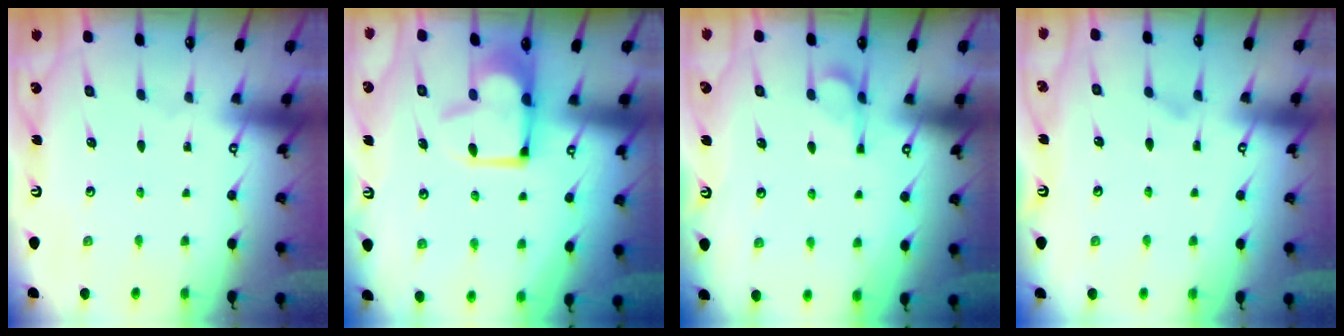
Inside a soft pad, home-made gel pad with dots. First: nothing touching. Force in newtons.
{"total": 2.1, "press": 2.0, "slide": 0.8}
{"total": 5.6, "press": 5.6, "slide": 0.8}
{"total": 1.3, "press": 0.9, "slide": 0.8}